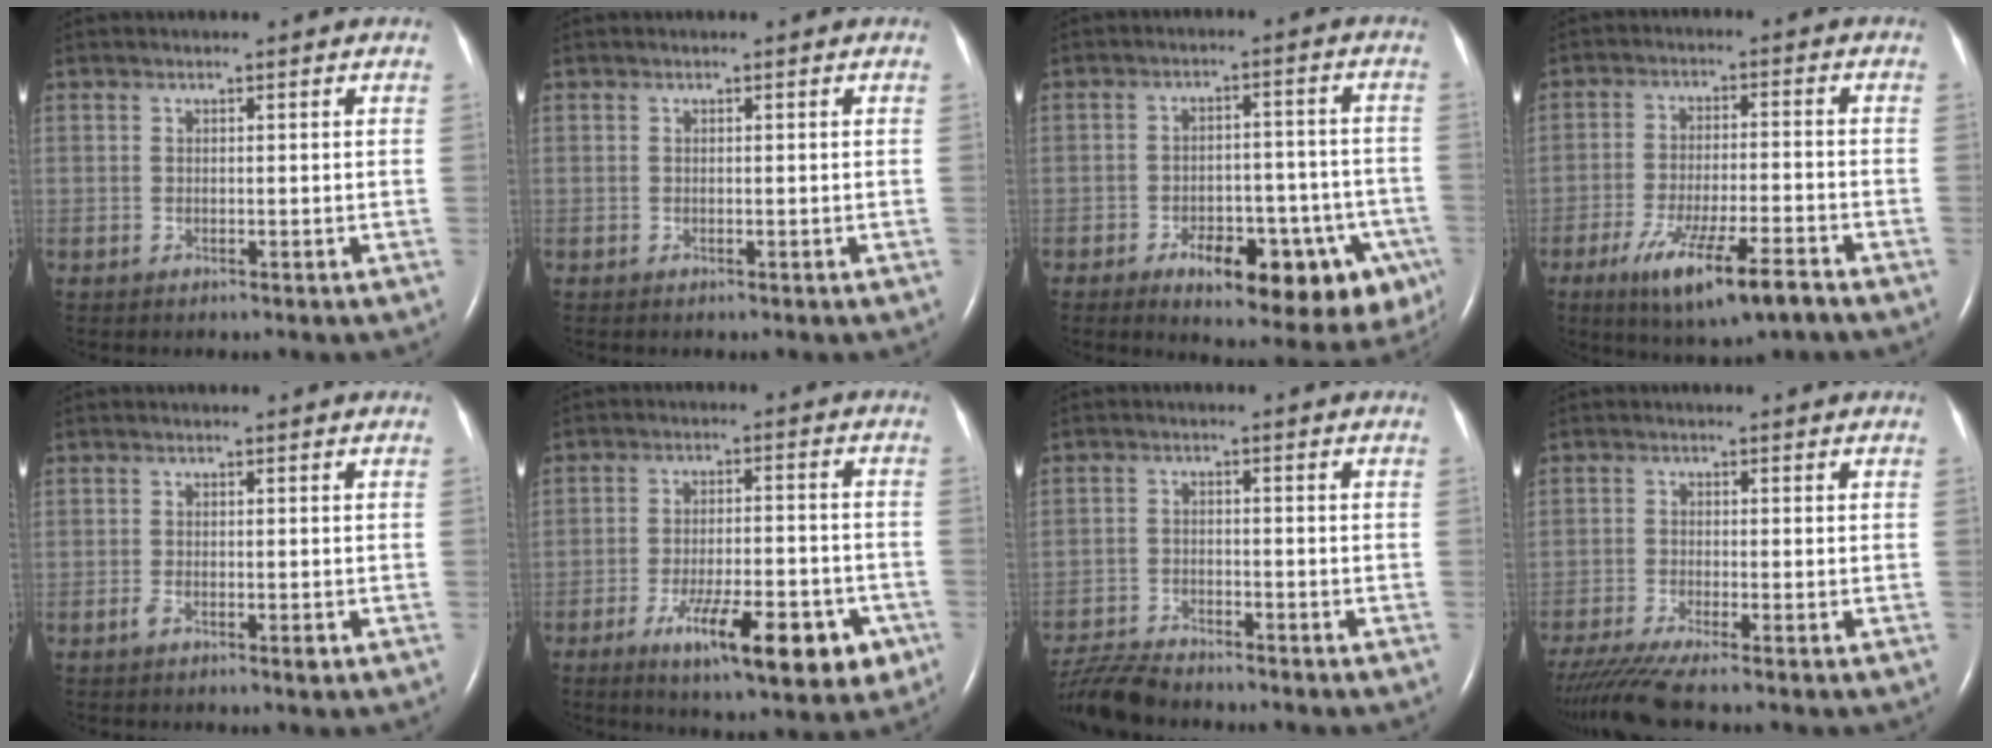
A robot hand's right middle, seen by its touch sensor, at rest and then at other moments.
{"total": 0.0}
{"total": 16.0, "force": [-8.3, 6.5, 12.1], "torque": [-0.089, 0.027, -0.099]}
{"total": 11.5, "force": [-6.9, 1.6, 9.0], "torque": [-0.160, -0.023, -0.108]}
{"total": 1.7, "force": [-0.9, 0.3, 1.4], "torque": [-0.029, -0.003, -0.017]}
{"total": 13.7, "force": [-6.7, 3.6, 11.4], "torque": [-0.157, -0.004, -0.090]}
{"total": 7.4, "force": [-7.1, 0.7, 1.9], "torque": [-0.039, -0.016, -0.129]}
{"total": 6.7, "force": [-5.5, -0.7, 3.8], "torque": [-0.070, -0.025, -0.097]}